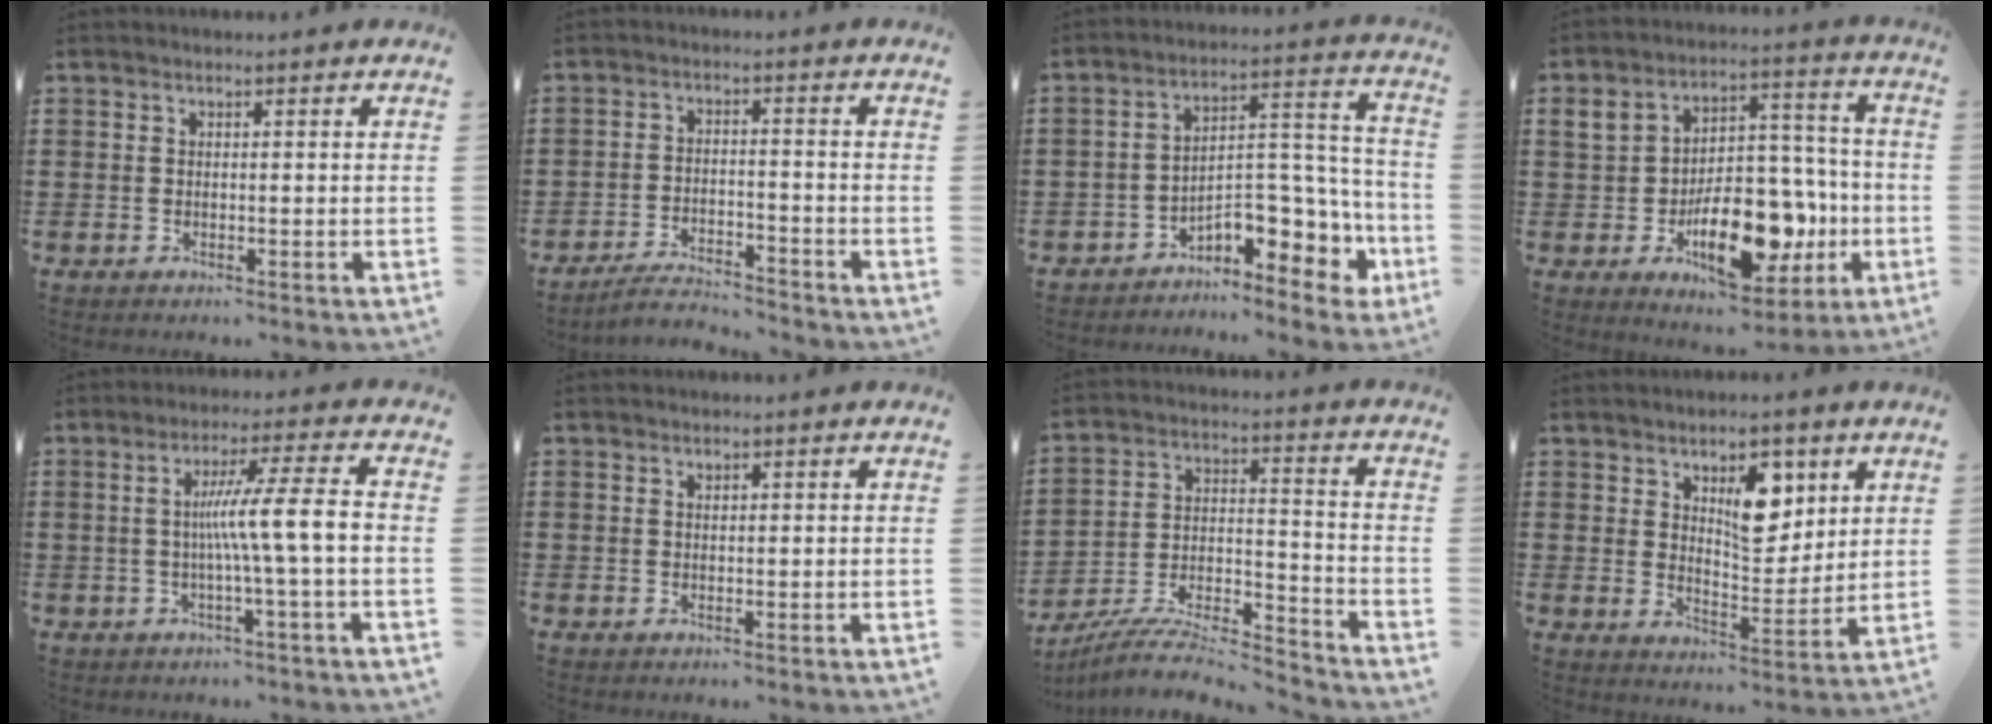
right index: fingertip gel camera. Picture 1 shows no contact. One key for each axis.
{"total": 3.9, "fx": -3.9, "fy": 0.1, "fz": 0.8, "tx": -0.024, "ty": 0.002, "tz": -0.081}
{"total": 8.7, "fx": -4.5, "fy": 5.0, "fz": 5.6, "tx": -0.083, "ty": -0.010, "tz": -0.079}
{"total": 15.3, "fx": -4.1, "fy": 9.3, "fz": 11.4, "tx": -0.157, "ty": 0.012, "tz": -0.066}
{"total": 7.9, "fx": -0.9, "fy": -0.7, "fz": 7.8, "tx": -0.141, "ty": -0.004, "tz": -0.025}
{"total": 0.0}
{"total": 7.9, "fx": -7.3, "fy": 0.9, "fz": 3.0, "tx": -0.055, "ty": 0.000, "tz": -0.144}
{"total": 8.3, "fx": 4.1, "fy": 4.5, "fz": 5.7, "tx": -0.080, "ty": -0.009, "tz": 0.065}